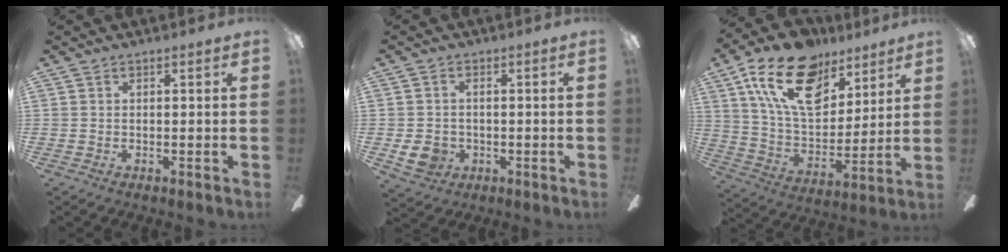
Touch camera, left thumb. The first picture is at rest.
{"total": 6.1, "force": [-1.4, 5.4, 2.6], "torque": [-0.057, 0.007, -0.028]}
{"total": 21.9, "force": [12.0, 12.7, 13.1], "torque": [-0.224, -0.048, 0.218]}